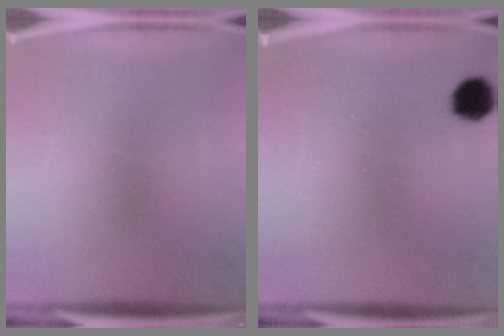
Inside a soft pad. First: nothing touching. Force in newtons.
{"total": 5.0}